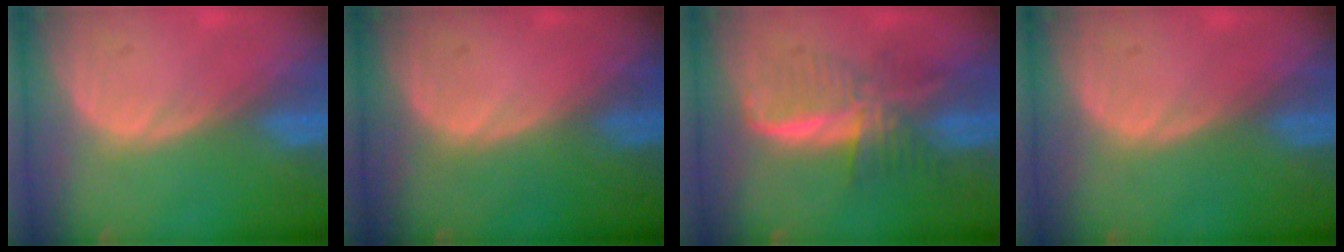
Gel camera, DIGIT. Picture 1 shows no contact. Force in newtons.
{"total": 0.0}
{"total": 6.2, "press": 6.1, "slide": 0.6}
{"total": 0.0}